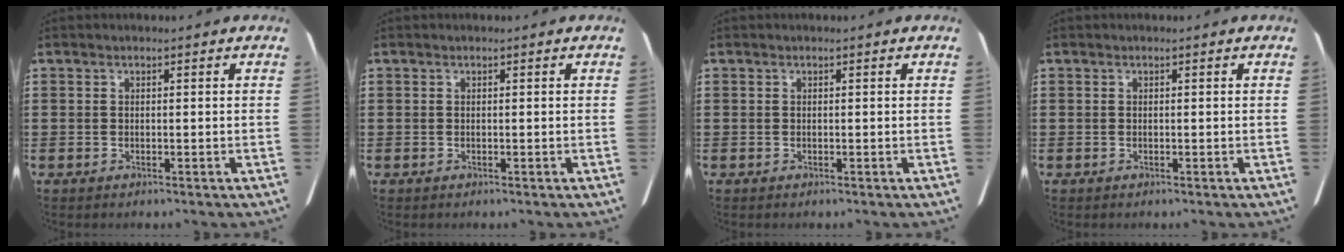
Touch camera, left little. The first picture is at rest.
{"total": 0.0}
{"total": 0.0}
{"total": 0.0}